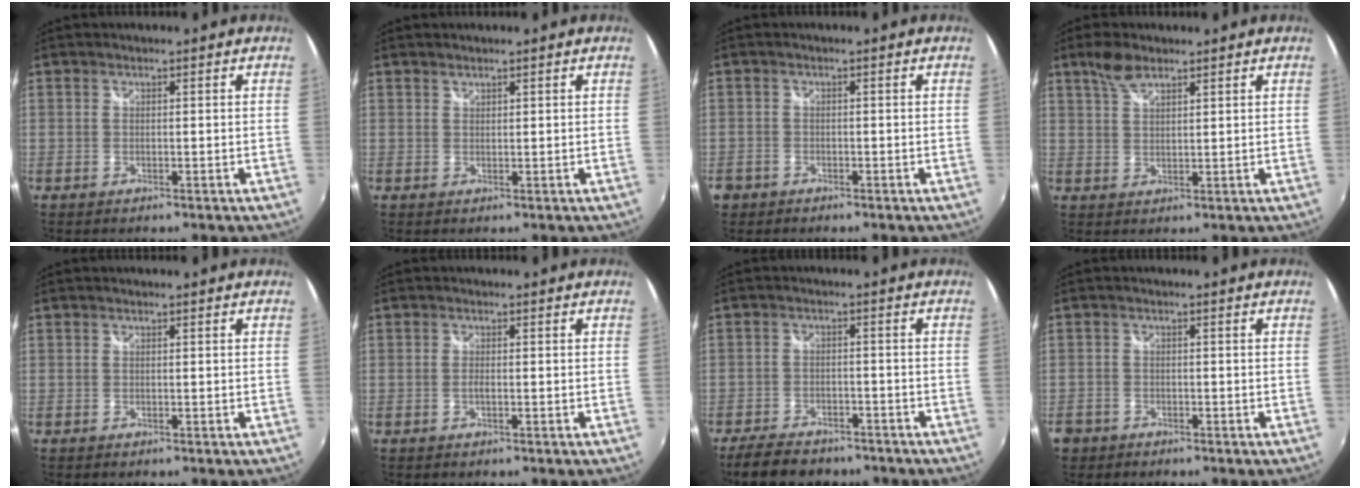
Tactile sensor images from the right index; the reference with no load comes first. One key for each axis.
{"total": 0.7, "fx": 0.6, "fy": 0.1, "fz": 0.1, "tx": 0.001, "ty": 0.001, "tz": 0.013}
{"total": 3.3, "fx": -2.0, "fy": 2.5, "fz": 0.9, "tx": -0.026, "ty": -0.001, "tz": -0.033}
{"total": 4.6, "fx": 3.2, "fy": 1.8, "fz": 2.6, "tx": -0.049, "ty": 0.008, "tz": 0.063}
{"total": 0.0}
{"total": 1.1, "fx": -0.3, "fy": 0.1, "fz": 1.0, "tx": -0.023, "ty": -0.001, "tz": -0.007}
{"total": 10.4, "fx": -8.4, "fy": 4.3, "fz": 4.3, "tx": -0.106, "ty": -0.008, "tz": -0.133}
{"total": 4.8, "fx": -2.8, "fy": 3.7, "fz": 1.3, "tx": -0.044, "ty": -0.001, "tz": -0.050}